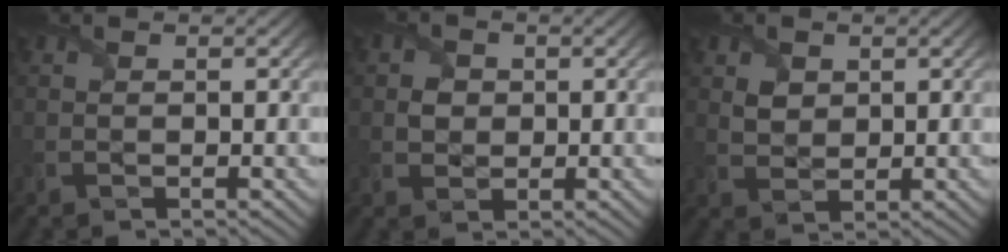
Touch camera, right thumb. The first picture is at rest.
{"total": 2.3, "force": [0.1, 2.1, 0.9], "torque": [-0.021, -0.002, -0.003]}
{"total": 2.5, "force": [1.1, 2.0, 1.1], "torque": [-0.028, -0.004, 0.019]}